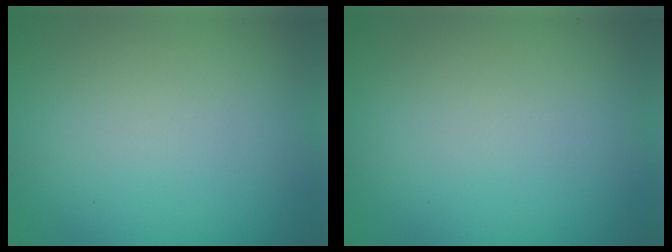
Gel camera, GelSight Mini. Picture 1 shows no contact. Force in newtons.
{"total": 0.0}